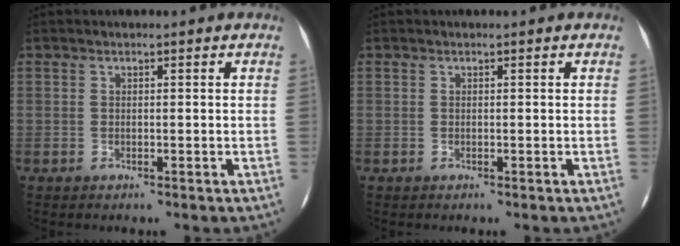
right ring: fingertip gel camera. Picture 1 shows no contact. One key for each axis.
{"total": 0.0}